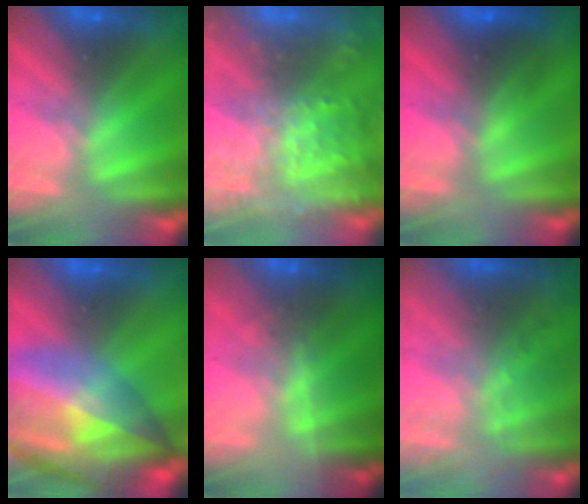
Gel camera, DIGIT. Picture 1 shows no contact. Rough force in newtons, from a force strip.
{"total": 5.8}
{"total": 2.7}
{"total": 6.9}
{"total": 9.9}
{"total": 7.7}